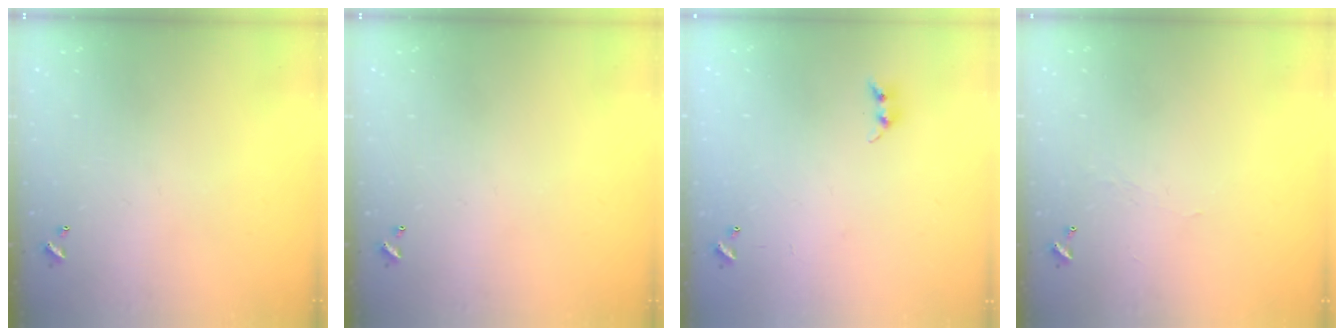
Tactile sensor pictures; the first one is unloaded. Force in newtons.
{"total": 0.0}
{"total": 7.6, "press": 7.6, "slide": 0.5}
{"total": 1.7, "press": 1.7, "slide": 0.4}